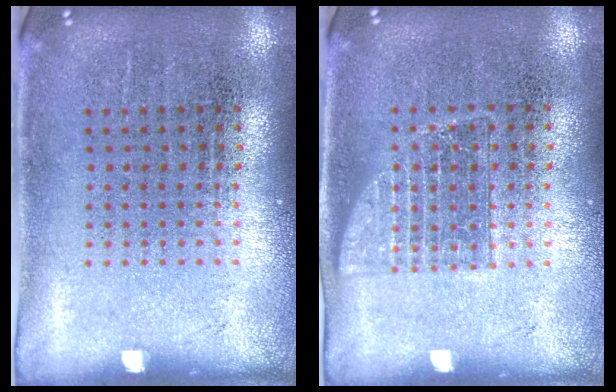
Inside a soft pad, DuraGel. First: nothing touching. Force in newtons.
{"total": 1.0, "press": 0.9, "slide": 0.4}